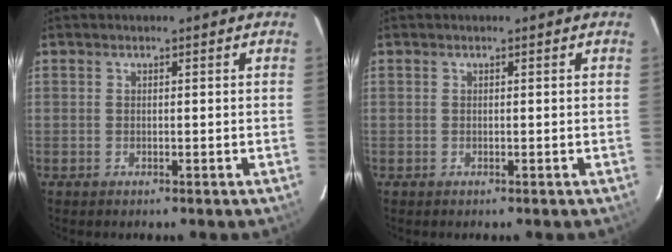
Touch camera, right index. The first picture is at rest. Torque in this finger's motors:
{"motor_torque": [-0.02, 0.02, 0.01, 0.00]}